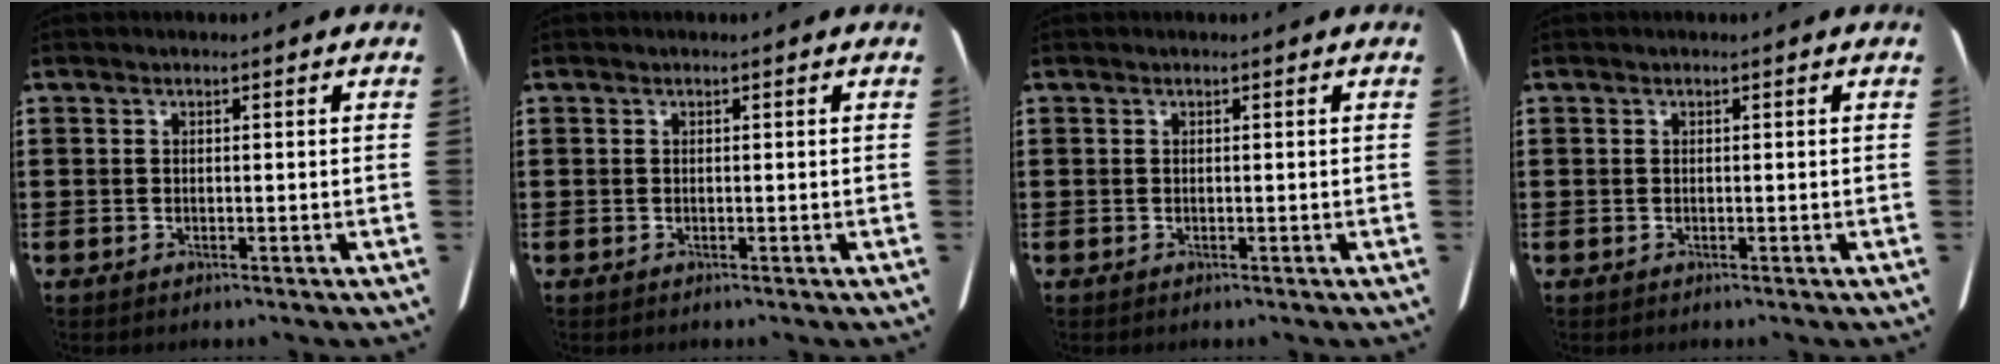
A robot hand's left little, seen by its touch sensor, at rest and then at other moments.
{"total": 0.0}
{"total": 0.0}
{"total": 0.0}